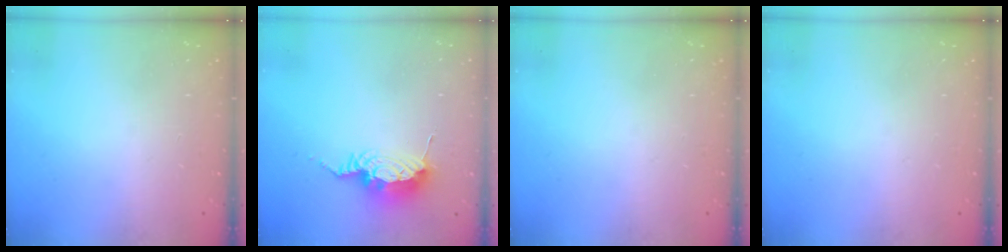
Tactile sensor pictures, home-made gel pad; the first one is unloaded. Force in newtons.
{"total": 9.6, "press": 9.5, "slide": 0.7}
{"total": 0.0}
{"total": 0.0}